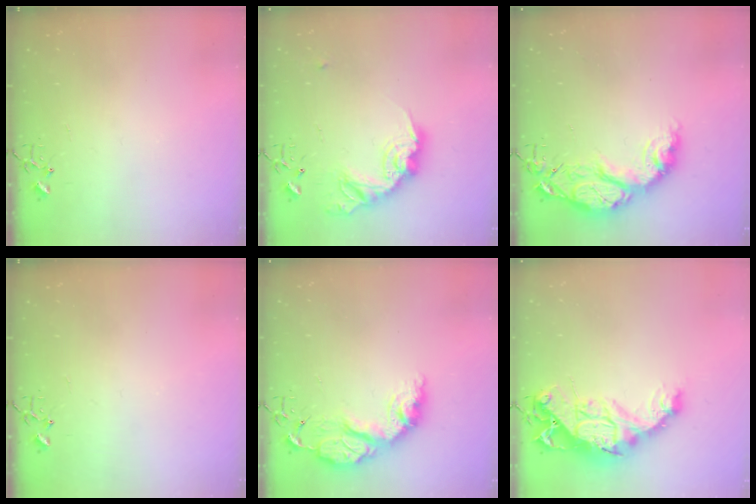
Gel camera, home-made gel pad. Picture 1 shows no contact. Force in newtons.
{"total": 16.0, "press": 16.0, "slide": 1.0}
{"total": 16.4, "press": 16.4, "slide": 1.4}
{"total": 0.0}
{"total": 16.3, "press": 16.3, "slide": 1.2}
{"total": 16.6, "press": 16.6, "slide": 1.6}